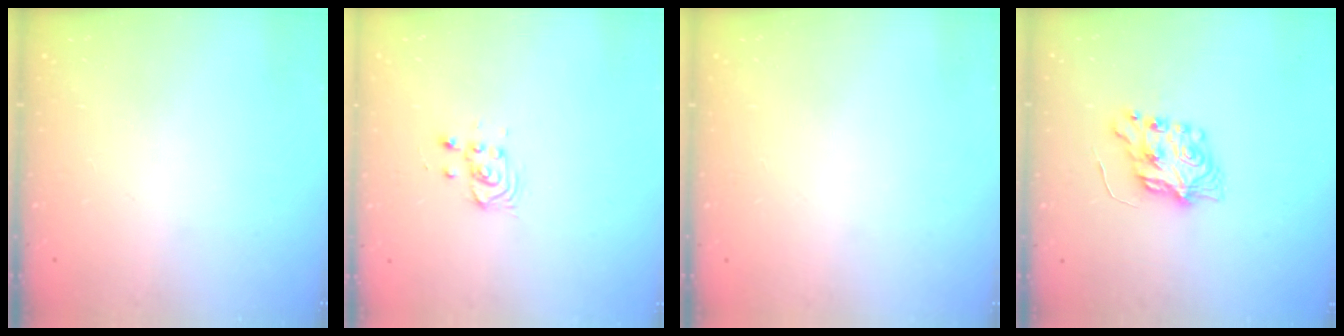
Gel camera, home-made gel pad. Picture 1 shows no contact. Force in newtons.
{"total": 3.3, "press": 3.3, "slide": 0.2}
{"total": 0.0}
{"total": 7.3, "press": 7.3, "slide": 0.2}